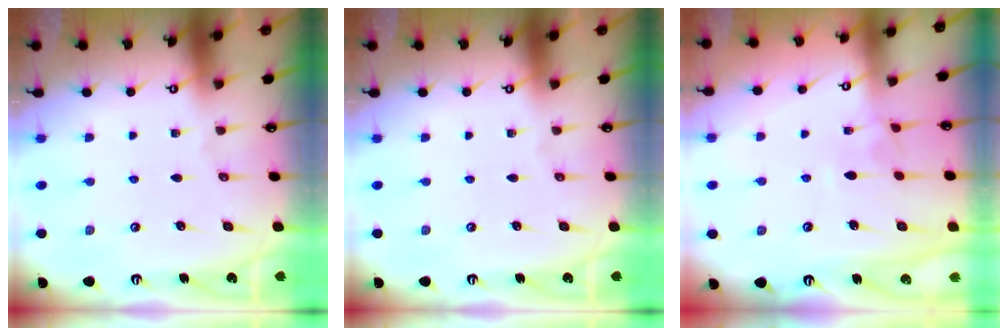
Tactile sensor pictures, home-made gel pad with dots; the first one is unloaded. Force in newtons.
{"total": 0.0}
{"total": 2.2, "press": 2.2, "slide": 0.5}